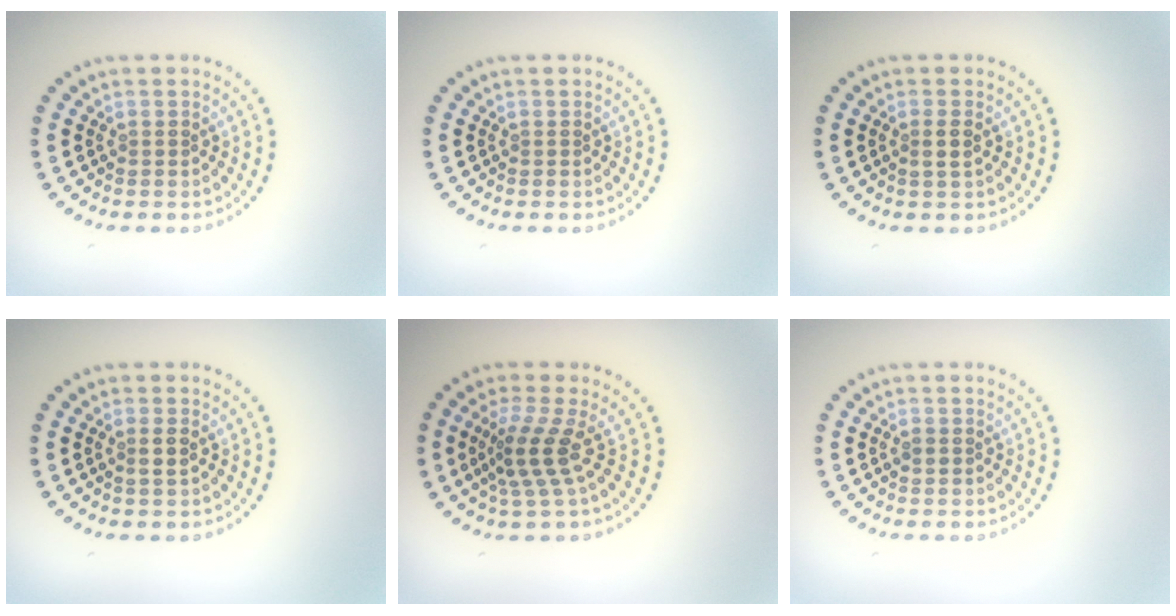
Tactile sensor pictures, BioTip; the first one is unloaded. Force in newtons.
{"total": 0.0}
{"total": 1.0, "press": 0.9, "slide": 0.6}
{"total": 1.0, "press": 0.9, "slide": 0.5}
{"total": 3.3, "press": 2.3, "slide": 2.4}
{"total": 1.0, "press": 1.0, "slide": 0.1}